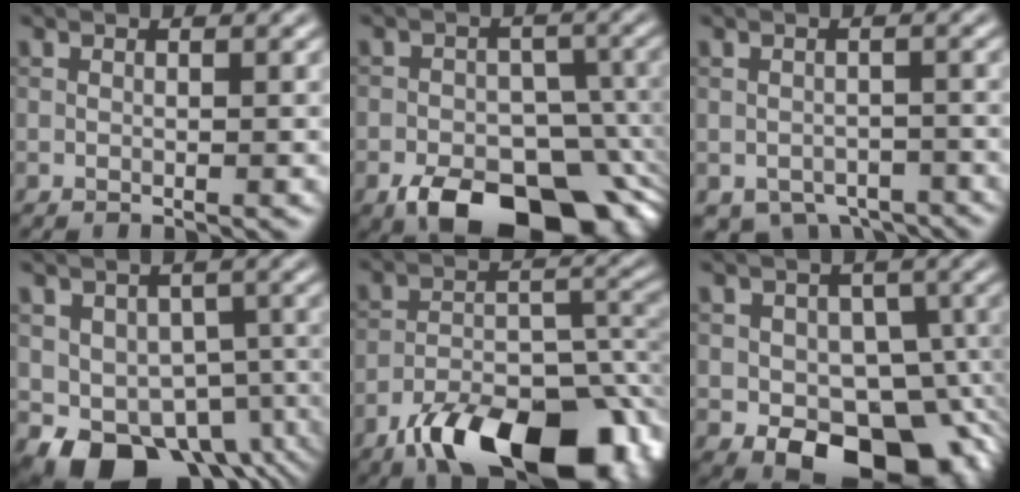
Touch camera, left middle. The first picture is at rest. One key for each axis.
{"total": 13.0, "fx": -7.1, "fy": 7.3, "fz": 8.0, "tx": -0.115, "ty": -0.020, "tz": -0.104}
{"total": 4.1, "fx": -2.8, "fy": 2.5, "fz": 1.5, "tx": -0.012, "ty": -0.018, "tz": -0.038}
{"total": 9.3, "fx": -4.4, "fy": 6.2, "fz": 5.3, "tx": -0.077, "ty": -0.016, "tz": -0.061}
{"total": 13.4, "fx": -9.0, "fy": 5.4, "fz": 8.3, "tx": -0.130, "ty": -0.009, "tz": -0.149}
{"total": 12.2, "fx": -4.6, "fy": 8.2, "fz": 7.7, "tx": -0.065, "ty": -0.007, "tz": -0.071}